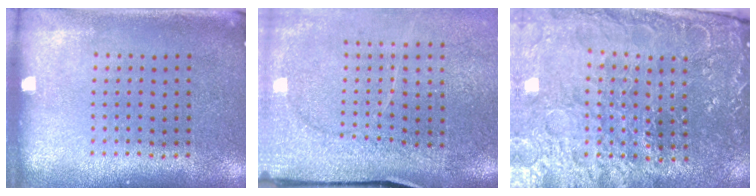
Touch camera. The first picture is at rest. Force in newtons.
{"total": 3.8, "press": 3.1, "slide": 2.3}
{"total": 3.8, "press": 3.8, "slide": 0.6}